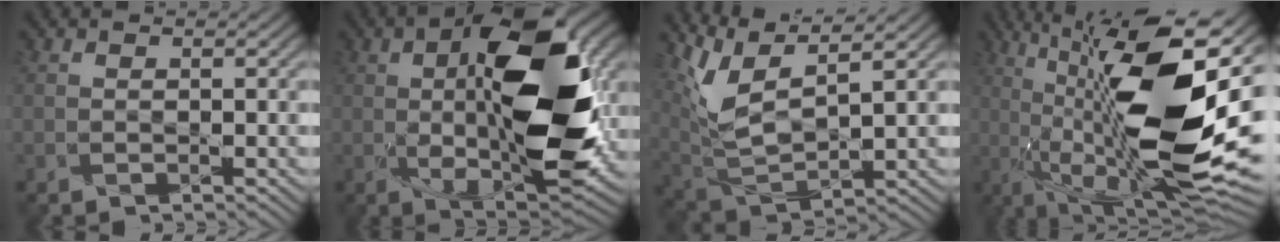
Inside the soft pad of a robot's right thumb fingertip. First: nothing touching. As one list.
[{"total": 15.3, "force": [0.7, 6.5, 13.9], "torque": [-0.213, 0.009, 0.004]}, {"total": 8.1, "force": [5.2, 2.4, 5.7], "torque": [-0.140, 0.003, 0.112]}, {"total": 20.4, "force": [1.4, 7.0, 19.1], "torque": [-0.314, 0.022, 0.029]}]